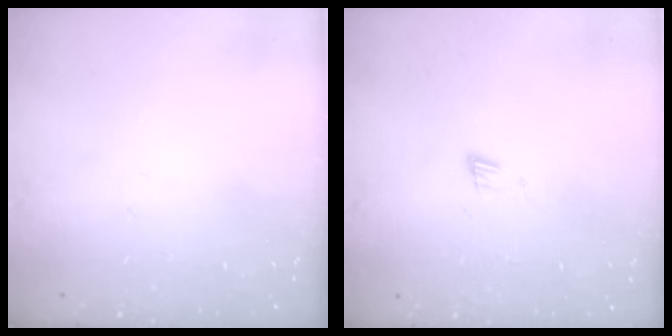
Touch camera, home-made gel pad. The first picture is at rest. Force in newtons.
{"total": 4.9, "press": 4.9, "slide": 0.5}